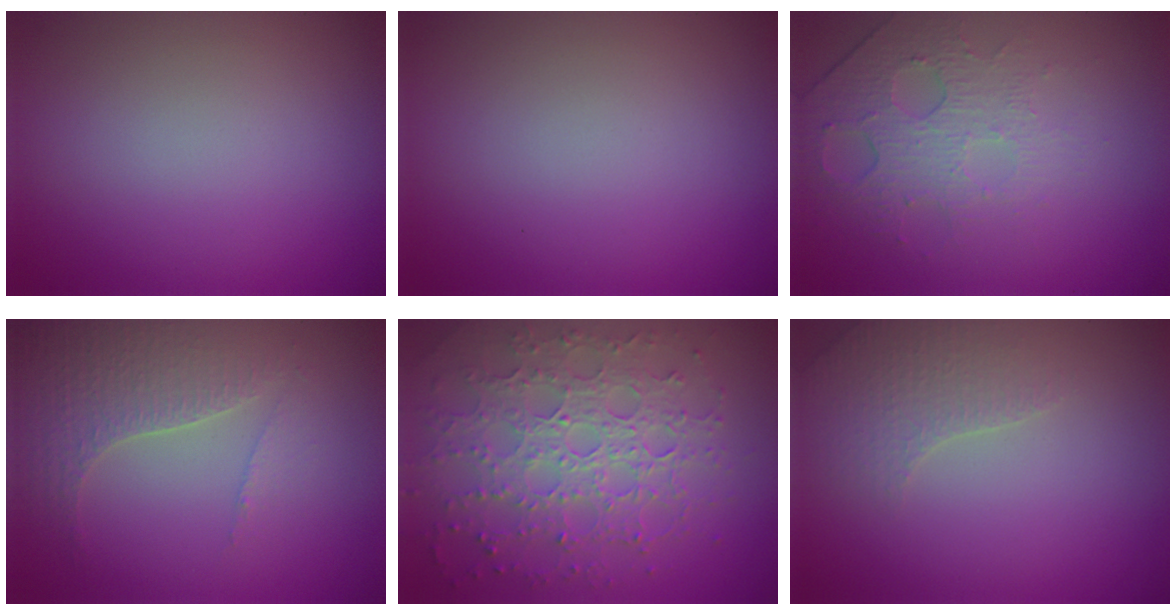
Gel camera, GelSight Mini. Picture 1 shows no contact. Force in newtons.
{"total": 0.0}
{"total": 4.6, "press": 3.0, "slide": 3.5}
{"total": 4.3, "press": 3.0, "slide": 3.0}
{"total": 7.9, "press": 5.7, "slide": 5.4}
{"total": 2.6, "press": 2.5, "slide": 0.5}